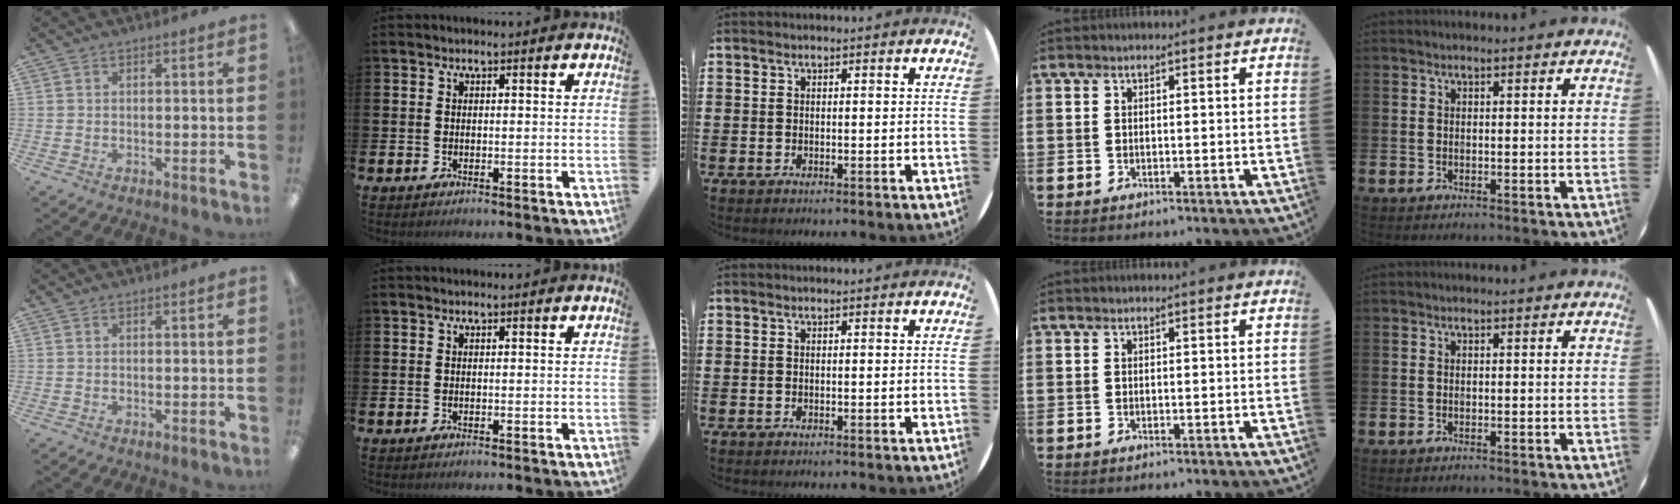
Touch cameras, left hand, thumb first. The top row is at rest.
{}